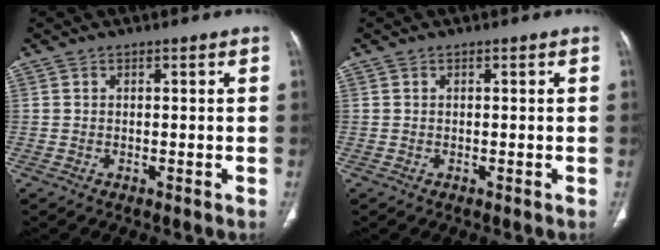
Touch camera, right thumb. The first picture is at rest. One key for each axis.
{"total": 0.0}